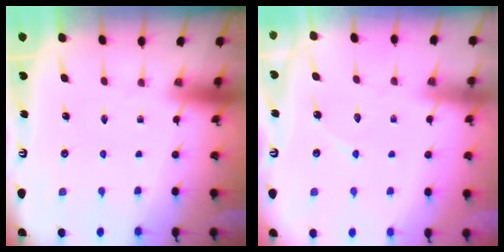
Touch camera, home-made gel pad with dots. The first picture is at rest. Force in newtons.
{"total": 3.6, "press": 3.5, "slide": 0.3}